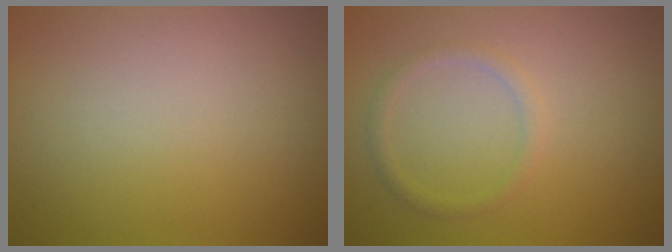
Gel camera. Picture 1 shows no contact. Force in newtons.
{"total": 1.2, "press": 1.2, "slide": 0.0}